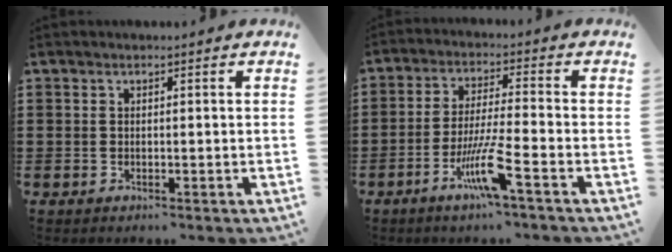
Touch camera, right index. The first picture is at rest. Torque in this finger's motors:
{"motor_torque": [1.75, -0.39, 0.31, 0.11]}